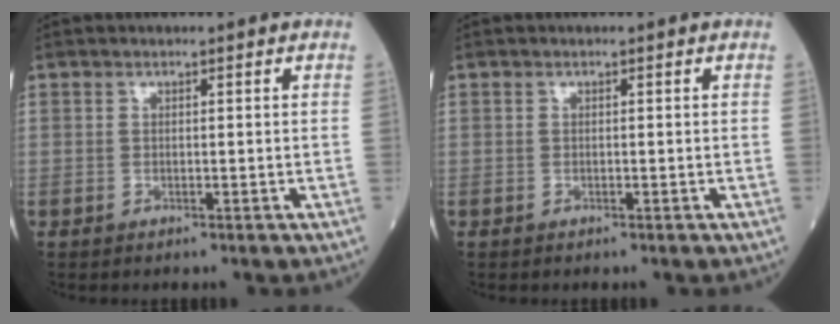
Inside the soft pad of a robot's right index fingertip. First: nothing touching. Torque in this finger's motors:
{"motor_torque": [-0.03, -0.02, 0.00, 0.00]}